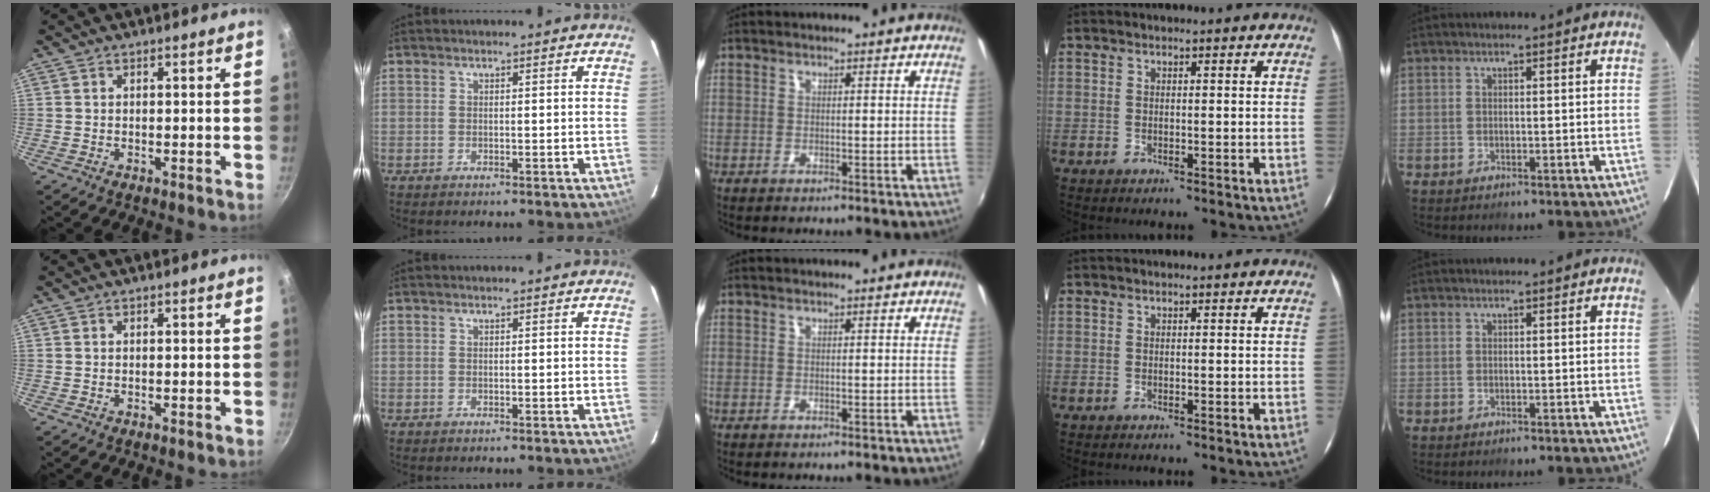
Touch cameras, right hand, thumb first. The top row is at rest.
{}